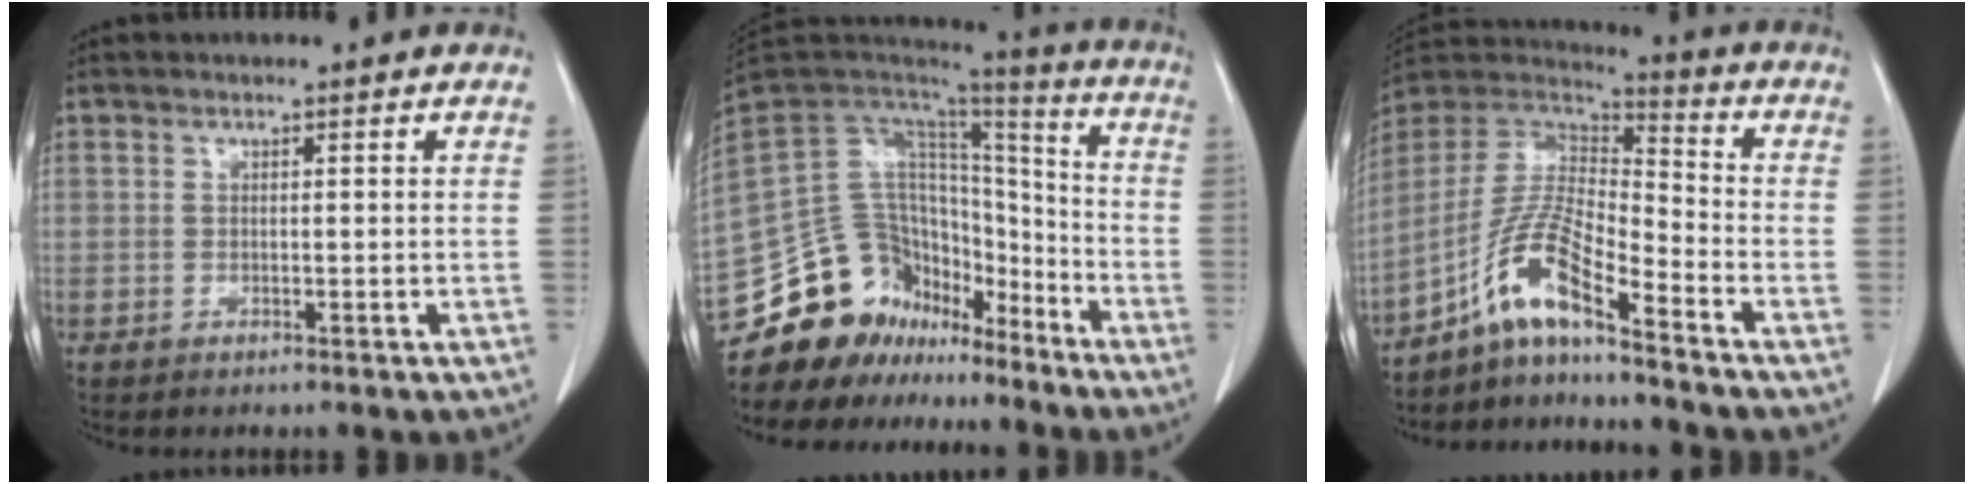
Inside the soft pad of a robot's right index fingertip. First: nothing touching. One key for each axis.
{"total": 22.0, "fx": -16.8, "fy": 12.3, "fz": 7.1, "tx": -0.169, "ty": 0.061, "tz": -0.275}
{"total": 10.5, "fx": -7.3, "fy": 1.1, "fz": 7.4, "tx": -0.166, "ty": 0.013, "tz": -0.143}